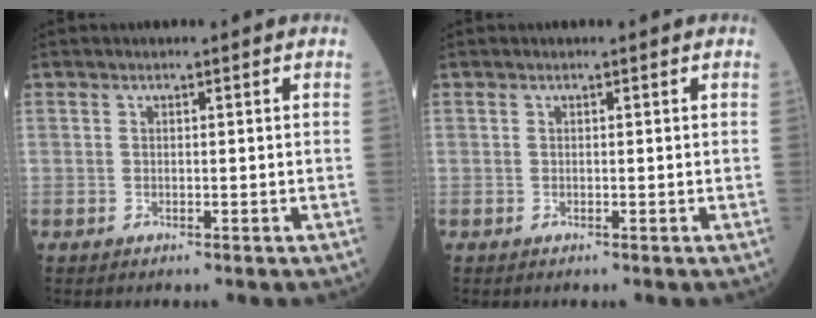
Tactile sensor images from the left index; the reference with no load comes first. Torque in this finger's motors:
{"motor_torque": [-0.08, 0.08, 0.00, 0.00]}